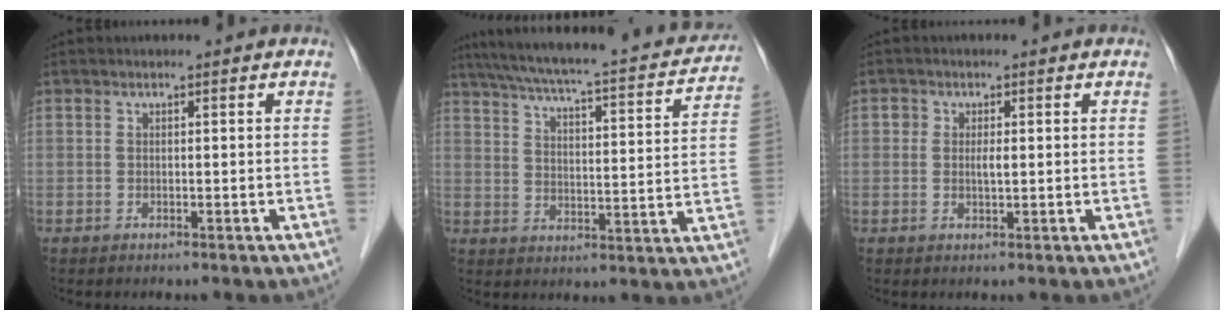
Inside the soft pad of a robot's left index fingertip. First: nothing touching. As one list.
[{"total": 23.3, "force": [20.2, 3.5, 11.0], "torque": [-0.179, -0.005, 0.263]}, {"total": 1.9, "force": [0.0, 1.0, 1.6], "torque": [-0.025, 0.001, 0.000]}]